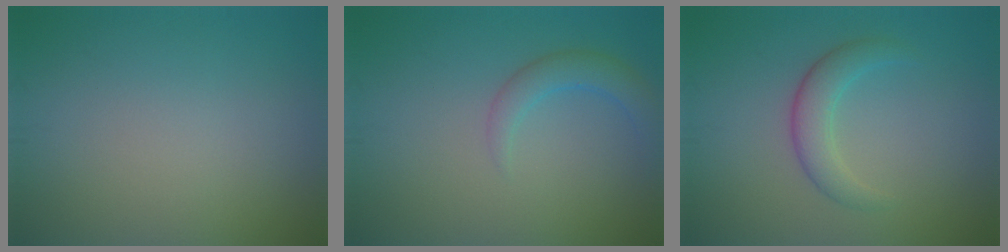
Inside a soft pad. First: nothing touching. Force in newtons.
{"total": 2.4, "press": 2.4, "slide": 0.3}
{"total": 2.8, "press": 2.8, "slide": 0.1}